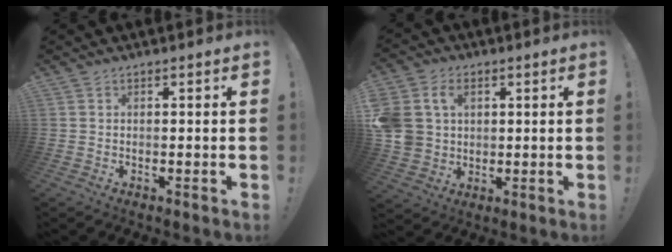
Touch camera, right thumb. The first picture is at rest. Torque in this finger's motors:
{"motor_torque": [1.27, 1.29, 0.13, -0.04, 0.11]}